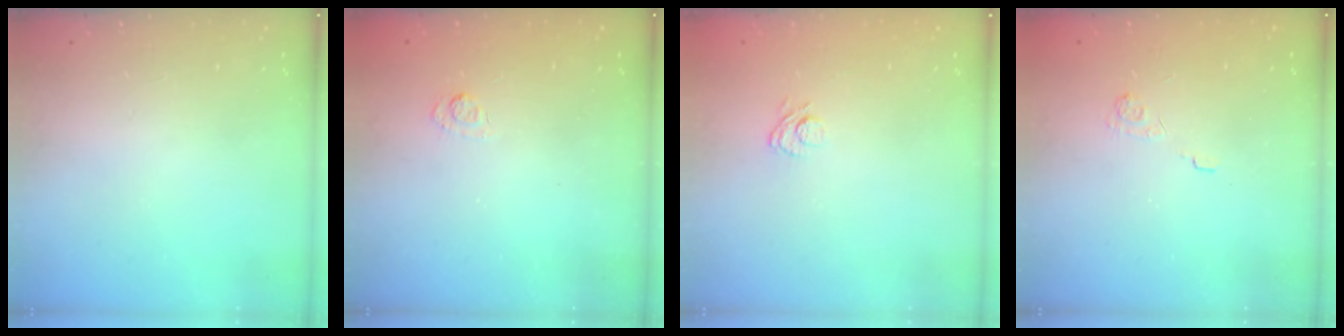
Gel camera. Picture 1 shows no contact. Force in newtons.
{"total": 2.7, "press": 2.3, "slide": 1.5}
{"total": 6.1, "press": 5.9, "slide": 1.3}
{"total": 2.1, "press": 1.5, "slide": 1.4}